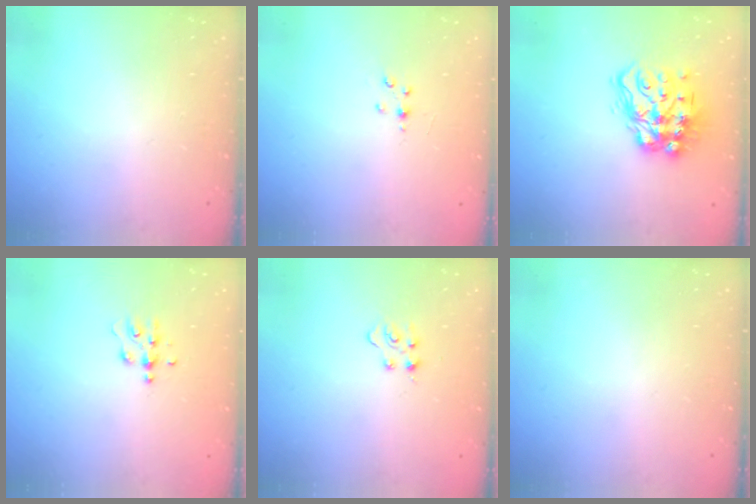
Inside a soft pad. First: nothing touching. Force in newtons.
{"total": 2.7, "press": 2.7, "slide": 0.4}
{"total": 15.7, "press": 15.7, "slide": 1.0}
{"total": 5.5, "press": 5.5, "slide": 0.7}
{"total": 2.9, "press": 2.9, "slide": 0.3}
{"total": 0.0}